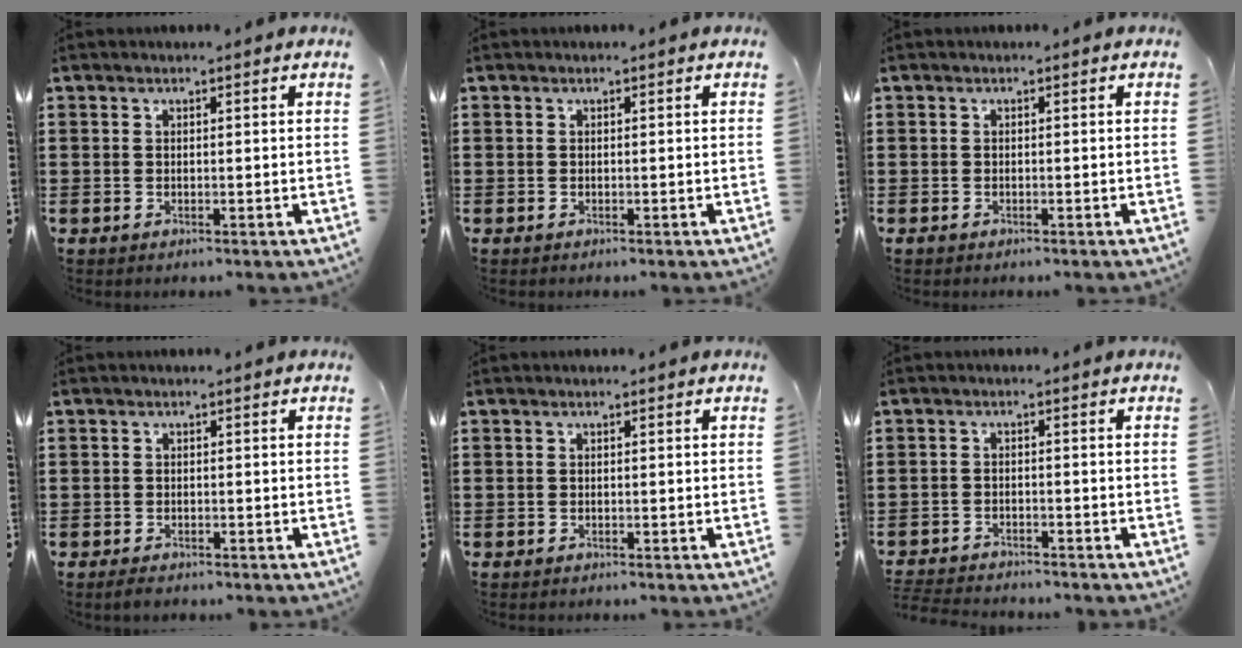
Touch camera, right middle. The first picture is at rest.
{"total": 0.0}
{"total": 0.6, "force": [-0.5, 0.3, 0.2], "torque": [-0.004, 0.000, -0.010]}
{"total": 1.4, "force": [-1.2, 0.6, 0.3], "torque": [-0.007, 0.004, -0.026]}
{"total": 0.5, "force": [-0.5, 0.1, 0.0], "torque": [-0.001, 0.002, -0.011]}
{"total": 2.9, "force": [-2.9, 0.3, -0.1], "torque": [-0.005, -0.001, -0.064]}